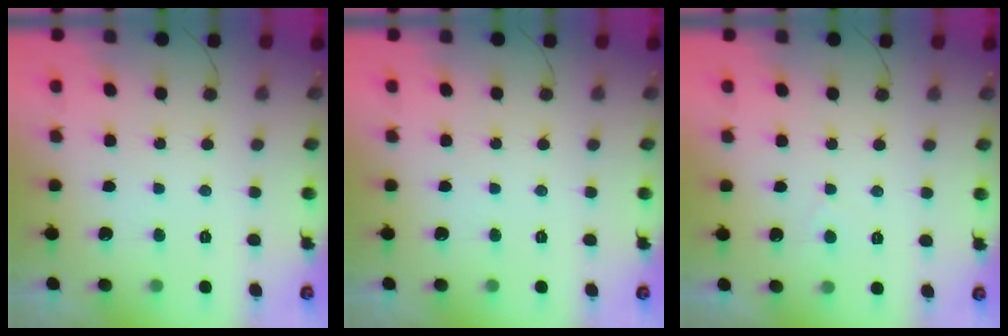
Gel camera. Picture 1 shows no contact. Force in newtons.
{"total": 0.0}
{"total": 1.6, "press": 1.6, "slide": 0.2}